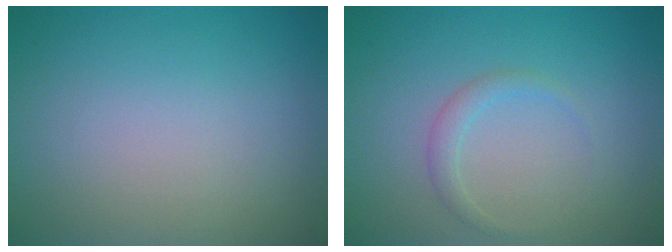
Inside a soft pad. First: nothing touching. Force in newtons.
{"total": 1.2, "press": 1.2, "slide": 0.1}